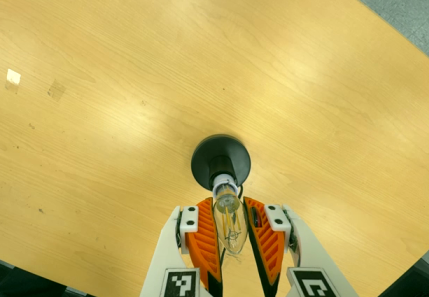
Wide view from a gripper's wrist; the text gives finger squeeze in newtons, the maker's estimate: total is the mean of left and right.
{"total": 12.1, "left": 12.9, "right": 11.3}